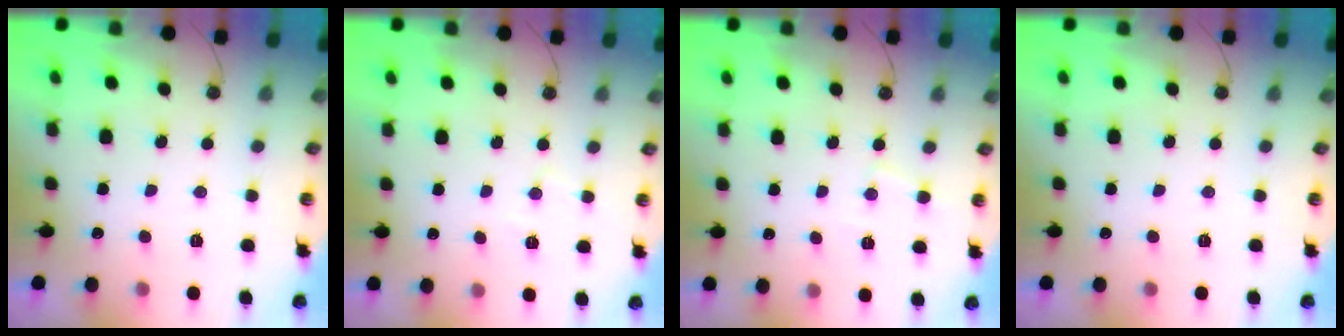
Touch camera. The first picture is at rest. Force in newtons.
{"total": 5.8, "press": 5.7, "slide": 0.9}
{"total": 4.8, "press": 4.8, "slide": 0.6}
{"total": 0.0}